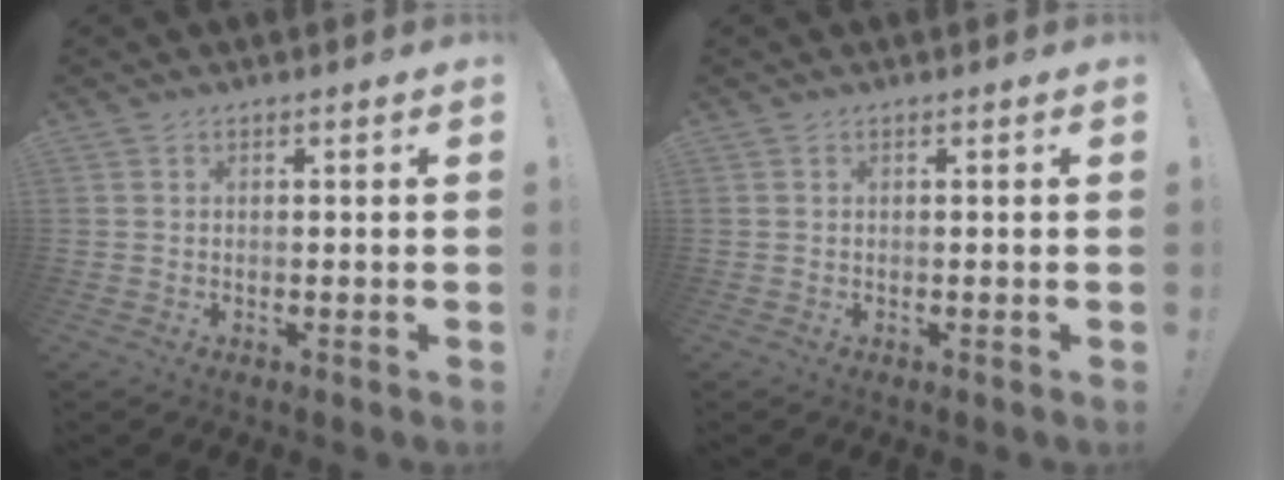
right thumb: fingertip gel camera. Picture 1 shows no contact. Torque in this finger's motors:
{"motor_torque": [0.00, 0.00, 0.00, 0.00, 0.00]}